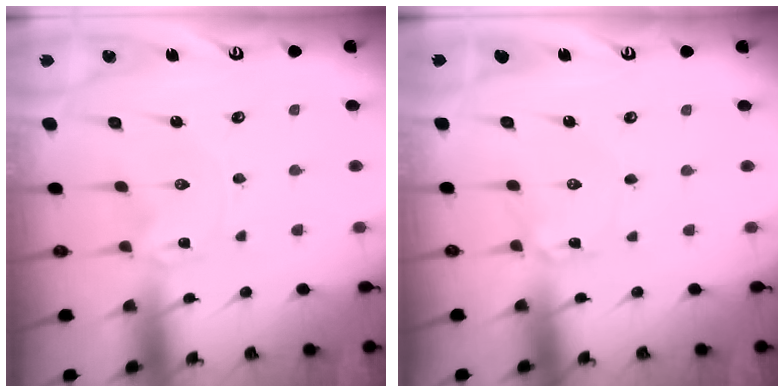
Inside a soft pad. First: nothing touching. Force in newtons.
{"total": 1.5, "press": 1.5, "slide": 0.1}